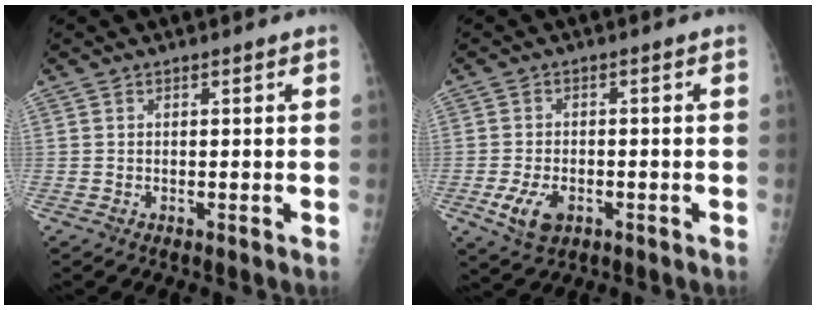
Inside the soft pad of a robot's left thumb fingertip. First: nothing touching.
{"total": 5.8, "force": [-2.2, 3.6, 3.9], "torque": [-0.072, -0.002, -0.034]}